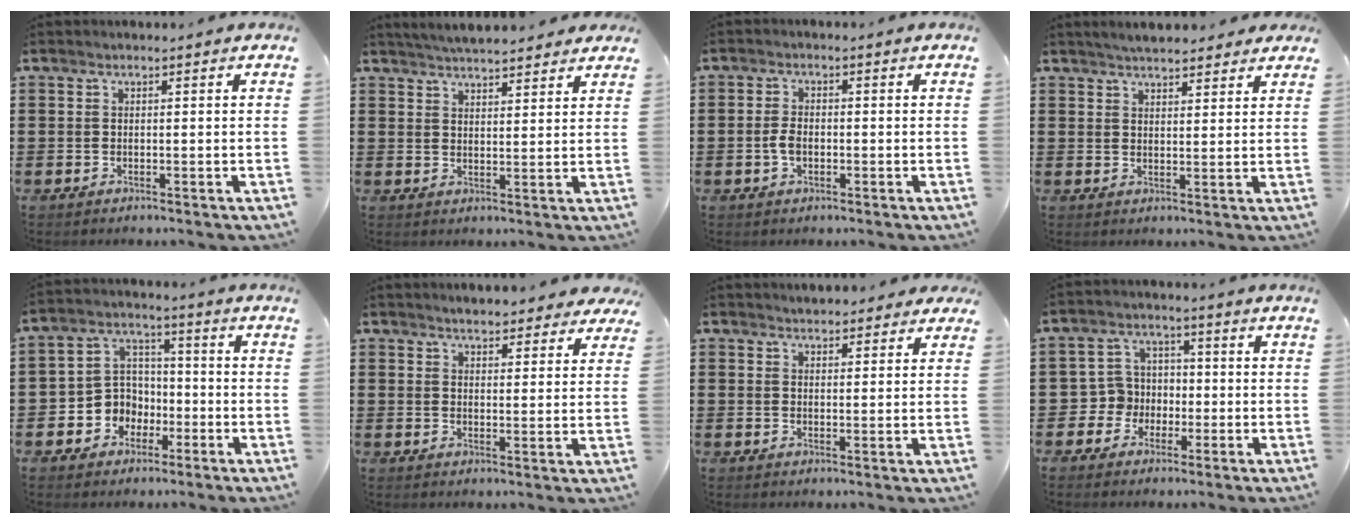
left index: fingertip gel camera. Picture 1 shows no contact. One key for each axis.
{"total": 4.0, "fx": 3.9, "fy": 0.3, "fz": 0.7, "tx": -0.024, "ty": -0.009, "tz": 0.072}
{"total": 2.7, "fx": -0.6, "fy": 1.5, "fz": 2.2, "tx": -0.065, "ty": -0.005, "tz": -0.018}
{"total": 3.6, "fx": 3.4, "fy": 0.5, "fz": 0.8, "tx": -0.024, "ty": -0.003, "tz": 0.064}
{"total": 6.0, "fx": -2.2, "fy": 5.5, "fz": 1.0, "tx": -0.052, "ty": 0.007, "tz": -0.047}
{"total": 3.9, "fx": 3.8, "fy": 0.7, "fz": 0.7, "tx": -0.026, "ty": -0.007, "tz": 0.070}
{"total": 2.4, "fx": 2.3, "fy": 0.5, "fz": 0.2, "tx": -0.009, "ty": 0.003, "tz": 0.044}
{"total": 4.9, "fx": -1.4, "fy": 4.6, "fz": 0.7, "tx": -0.041, "ty": 0.009, "tz": -0.032}